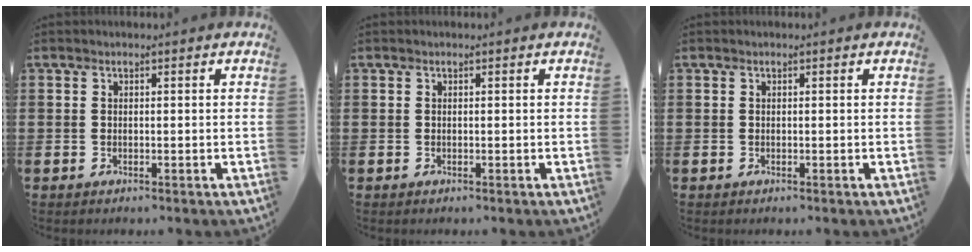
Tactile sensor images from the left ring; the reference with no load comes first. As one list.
[{"total": 0.0}, {"total": 0.0}]